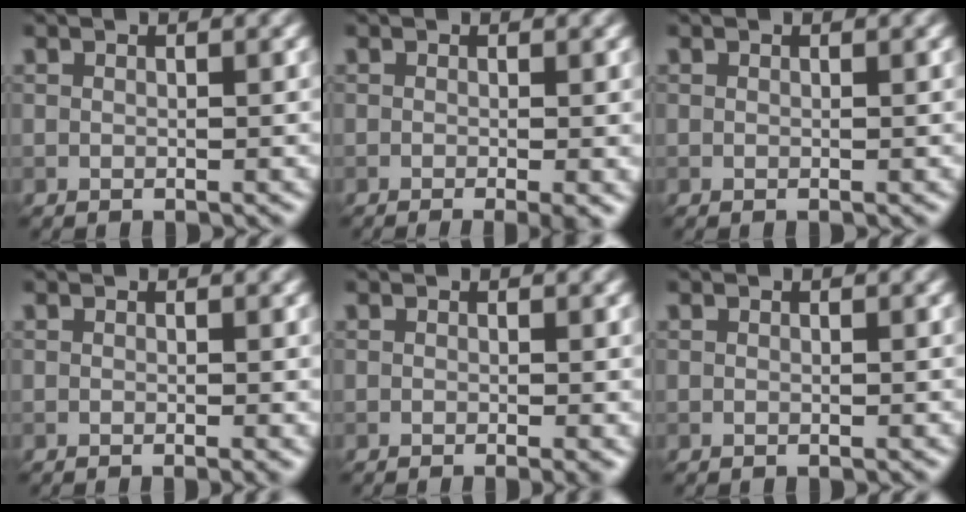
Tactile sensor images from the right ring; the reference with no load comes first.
{"total": 3.1, "force": [-0.7, 0.9, 2.8], "torque": [-0.031, -0.010, -0.009]}
{"total": 0.0}
{"total": 1.1, "force": [-0.2, 0.3, 1.1], "torque": [-0.009, -0.005, -0.006]}
{"total": 1.5, "force": [-0.3, 0.3, 1.4], "torque": [-0.013, -0.007, -0.007]}
{"total": 0.0}